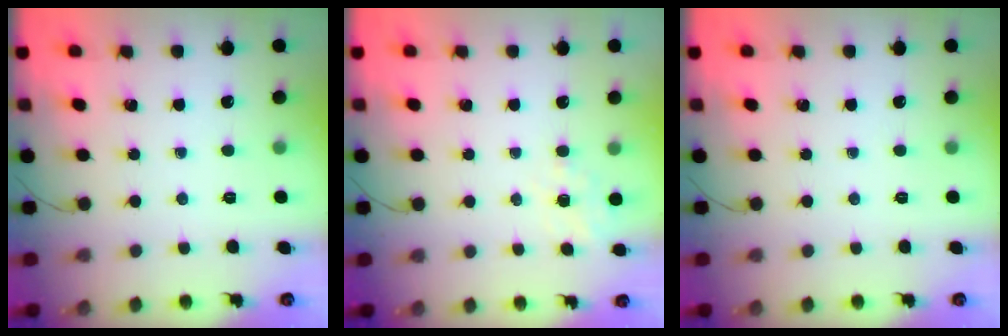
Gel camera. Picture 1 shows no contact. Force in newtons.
{"total": 5.1, "press": 4.8, "slide": 1.6}
{"total": 0.0}